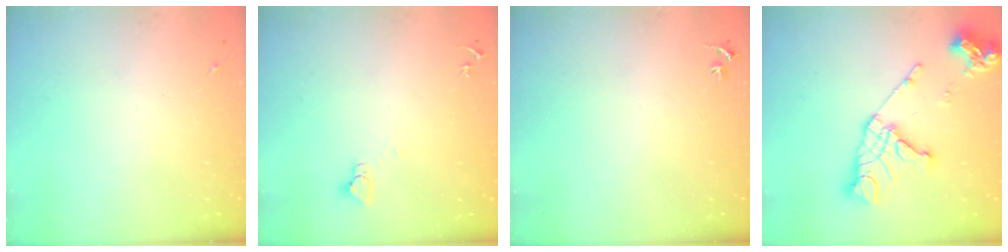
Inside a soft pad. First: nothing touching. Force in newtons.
{"total": 2.7, "press": 2.7, "slide": 0.2}
{"total": 2.7, "press": 2.7, "slide": 0.3}
{"total": 17.0, "press": 16.9, "slide": 1.8}